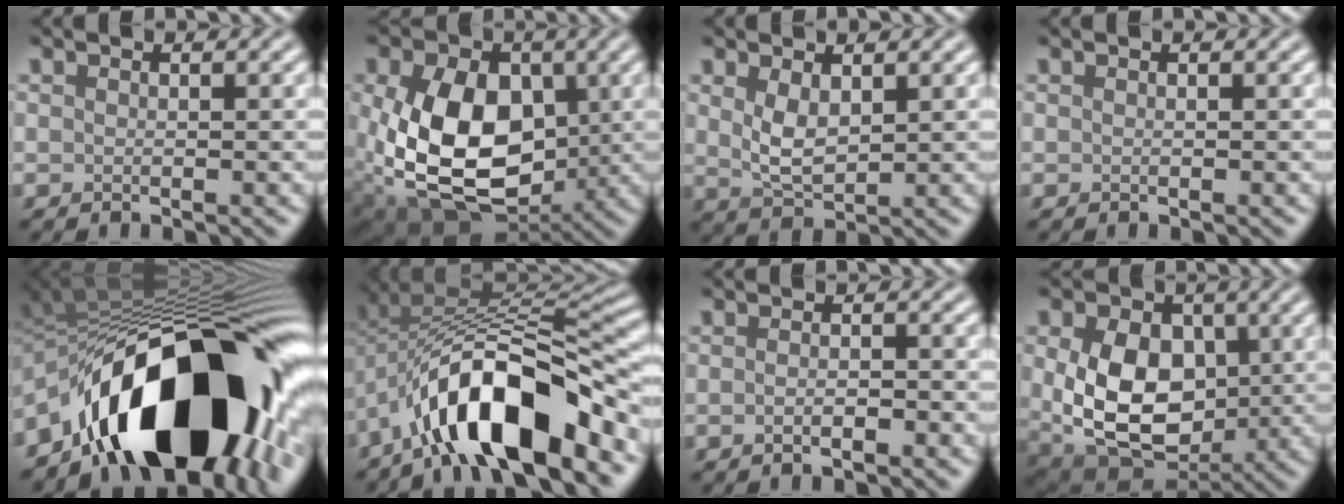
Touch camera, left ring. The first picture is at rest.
{"total": 13.6, "force": [-0.5, 9.3, 9.8], "torque": [-0.204, -0.030, -0.002]}
{"total": 3.1, "force": [1.0, 1.6, 2.4], "torque": [-0.055, -0.004, 0.025]}
{"total": 0.0}
{"total": 18.9, "force": [-6.1, 9.5, 15.1], "torque": [-0.223, -0.002, -0.101]}
{"total": 12.2, "force": [-6.1, 4.6, 9.5], "torque": [-0.140, 0.011, -0.115]}
{"total": 1.7, "force": [-0.7, 0.5, 1.4], "torque": [-0.017, 0.000, -0.015]}
{"total": 11.4, "force": [0.1, 8.1, 8.0], "torque": [-0.150, -0.019, 0.010]}